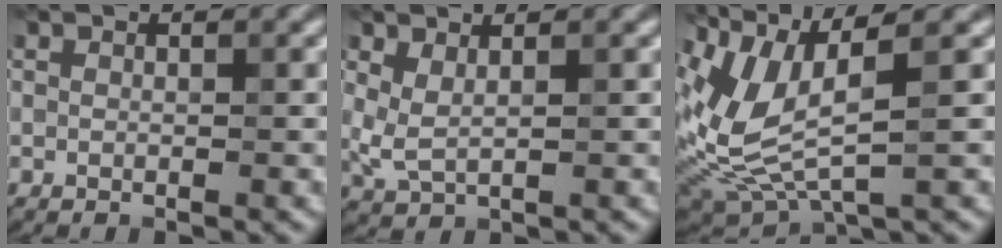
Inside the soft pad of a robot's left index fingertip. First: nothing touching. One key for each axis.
{"total": 1.9, "fx": 0.9, "fy": 0.8, "fz": 1.5, "tx": -0.039, "ty": -0.004, "tz": 0.020}
{"total": 6.6, "fx": 2.2, "fy": 2.3, "fz": 5.8, "tx": -0.143, "ty": -0.014, "tz": 0.053}